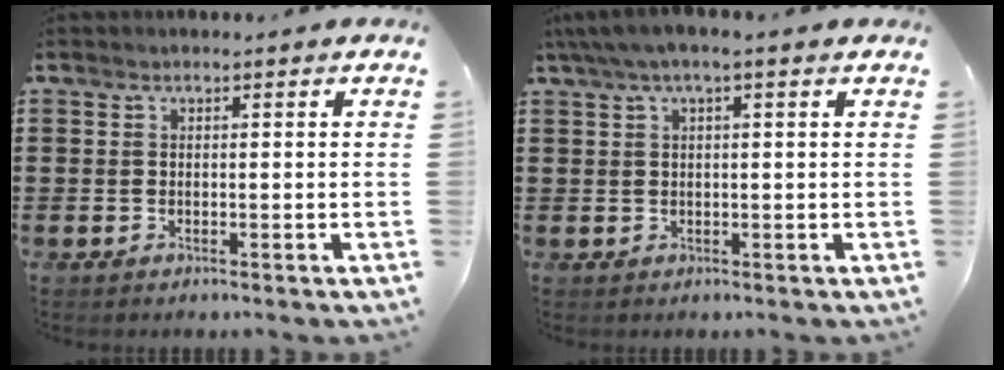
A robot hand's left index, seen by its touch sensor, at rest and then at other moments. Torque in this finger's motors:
{"motor_torque": [0.07, 0.21, 0.39, 0.12]}